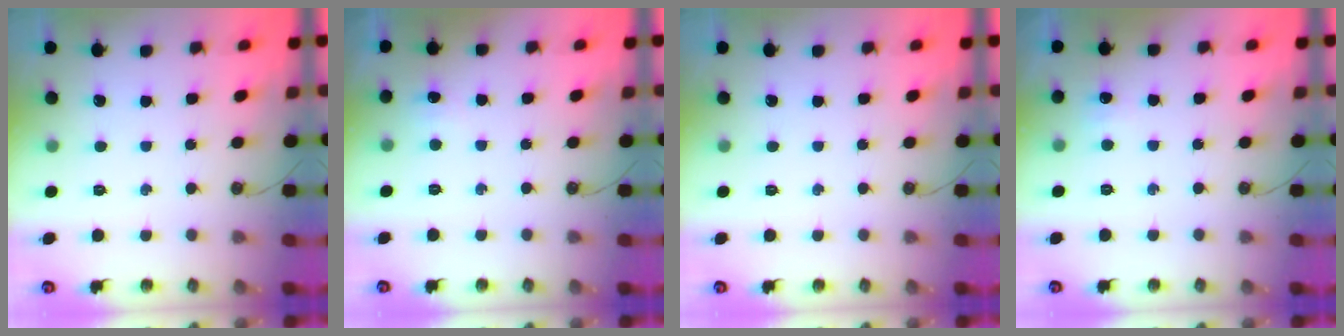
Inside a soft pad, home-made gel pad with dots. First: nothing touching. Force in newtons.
{"total": 2.3, "press": 2.0, "slide": 1.0}
{"total": 0.0}
{"total": 4.5, "press": 4.5, "slide": 0.6}